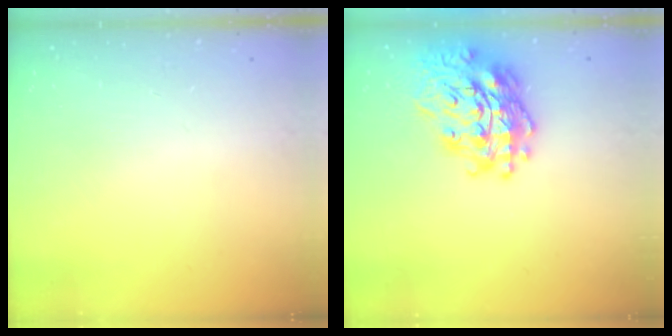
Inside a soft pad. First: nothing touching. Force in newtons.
{"total": 23.0, "press": 22.8, "slide": 2.4}